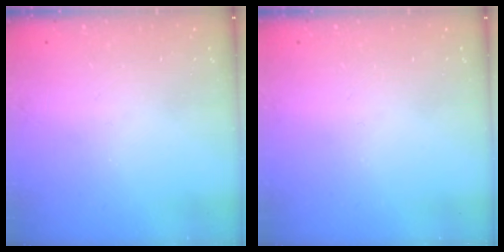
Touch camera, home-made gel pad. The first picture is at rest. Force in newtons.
{"total": 0.0}